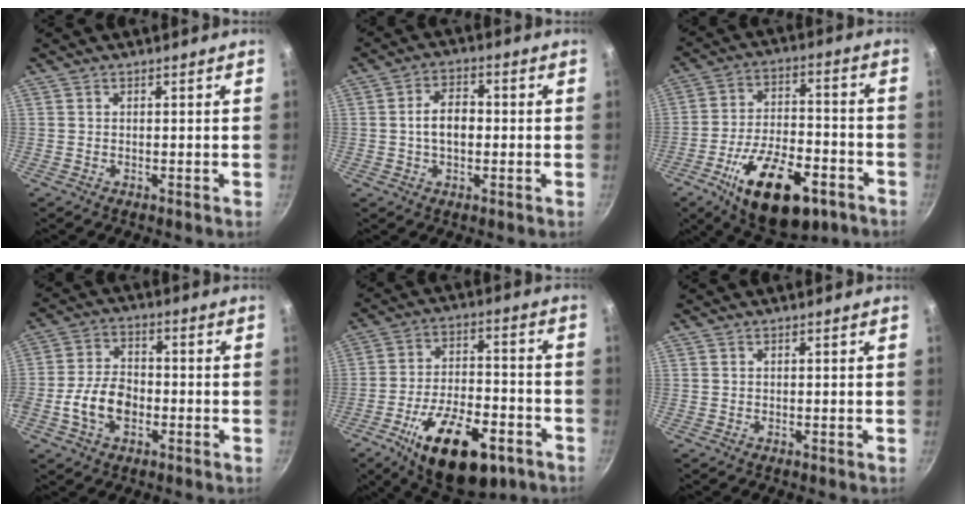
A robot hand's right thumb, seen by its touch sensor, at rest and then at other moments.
{"total": 6.4, "force": [-0.4, 4.0, 4.9], "torque": [-0.067, 0.020, -0.010]}
{"total": 20.7, "force": [-10.2, 9.9, 15.1], "torque": [-0.224, 0.041, -0.157]}
{"total": 9.3, "force": [-2.8, 6.1, 6.5], "torque": [-0.106, 0.028, -0.059]}
{"total": 20.8, "force": [-10.4, 9.8, 15.0], "torque": [-0.220, 0.041, -0.158]}
{"total": 0.0}